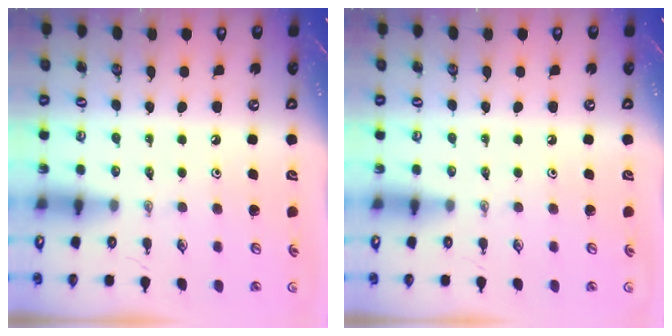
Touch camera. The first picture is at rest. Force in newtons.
{"total": 0.0}